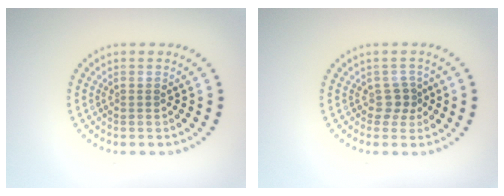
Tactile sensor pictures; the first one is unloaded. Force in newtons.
{"total": 1.6, "press": 1.1, "slide": 1.2}